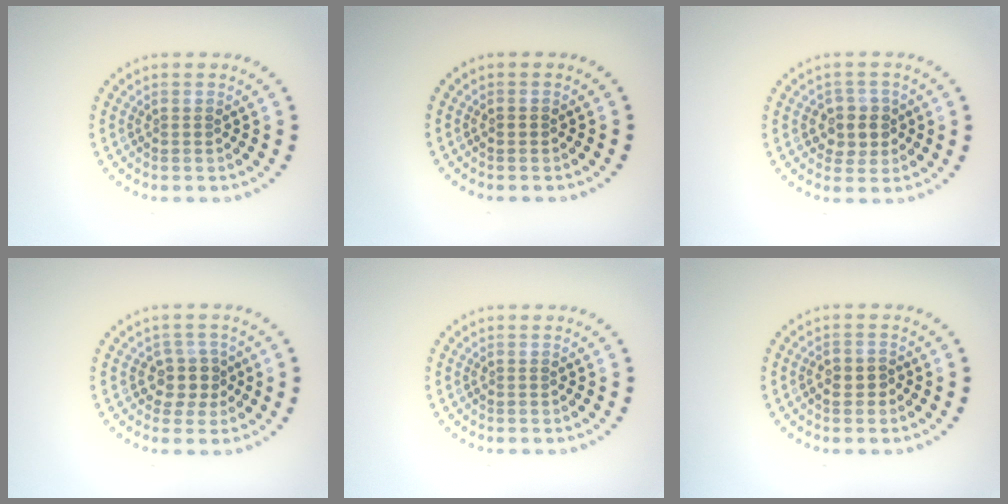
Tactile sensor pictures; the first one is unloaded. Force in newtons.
{"total": 0.7, "press": 0.7, "slide": 0.1}
{"total": 2.7, "press": 2.5, "slide": 0.9}
{"total": 2.5, "press": 2.1, "slide": 1.4}
{"total": 0.0}
{"total": 1.3, "press": 1.2, "slide": 0.5}